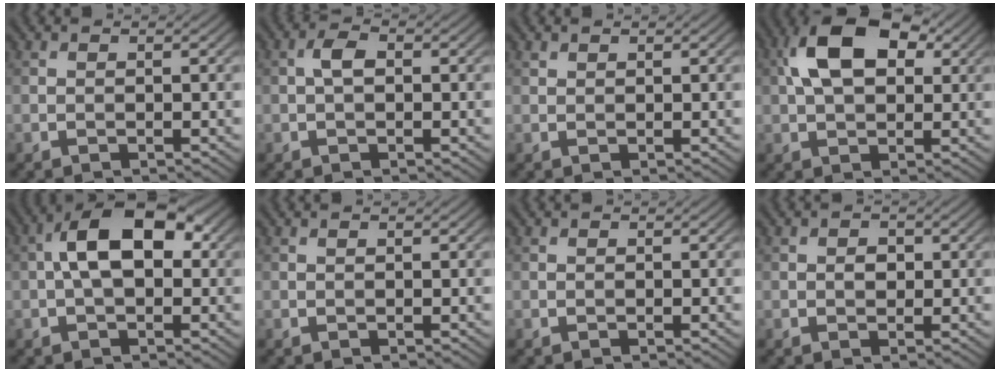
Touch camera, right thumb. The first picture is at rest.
{"total": 2.1, "force": [0.0, 1.1, 1.8], "torque": [-0.036, 0.010, -0.005]}
{"total": 0.6, "force": [0.5, 0.2, 0.1], "torque": [-0.005, 0.001, 0.013]}
{"total": 10.6, "force": [3.0, 6.2, 8.1], "torque": [-0.162, 0.022, 0.044]}
{"total": 9.1, "force": [0.9, 4.9, 7.6], "torque": [-0.130, 0.022, 0.003]}
{"total": 0.0}
{"total": 0.0}
{"total": 1.5, "force": [0.1, 1.2, 0.9], "torque": [-0.018, -0.002, -0.002]}